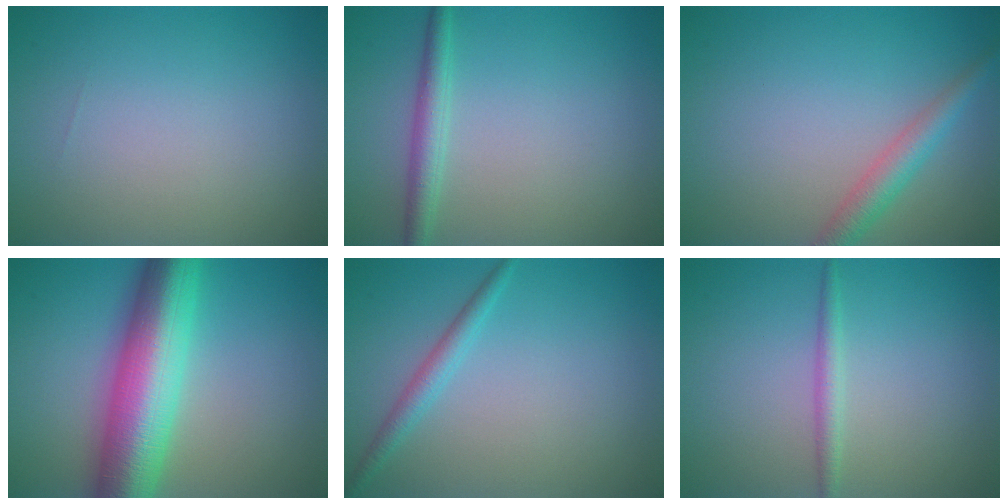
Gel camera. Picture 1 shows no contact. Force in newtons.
{"total": 2.3, "press": 2.3, "slide": 0.1}
{"total": 2.8, "press": 2.8, "slide": 0.1}
{"total": 11.1, "press": 11.1, "slide": 0.1}
{"total": 1.8, "press": 1.8, "slide": 0.1}
{"total": 1.5, "press": 1.5, "slide": 0.1}